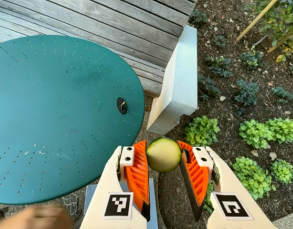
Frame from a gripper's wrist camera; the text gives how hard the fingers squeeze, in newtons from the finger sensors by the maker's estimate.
{"total": 10.8, "left": 10.6, "right": 11.0}